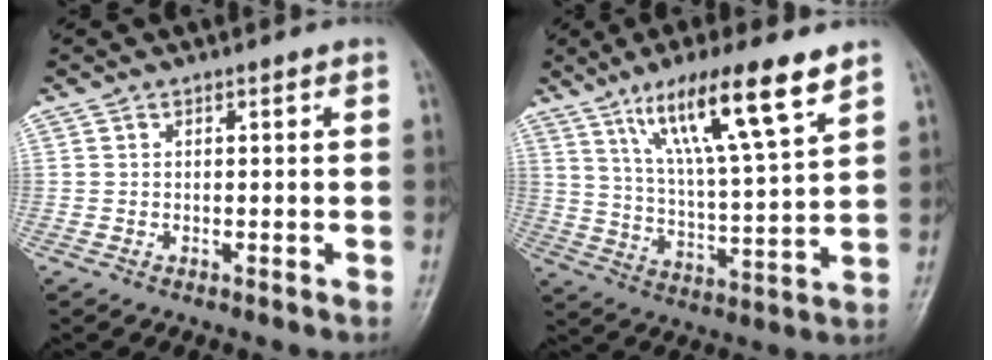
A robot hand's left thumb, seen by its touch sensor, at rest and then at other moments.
{"total": 16.2, "force": [9.6, 2.3, 12.8], "torque": [-0.217, -0.037, 0.173]}